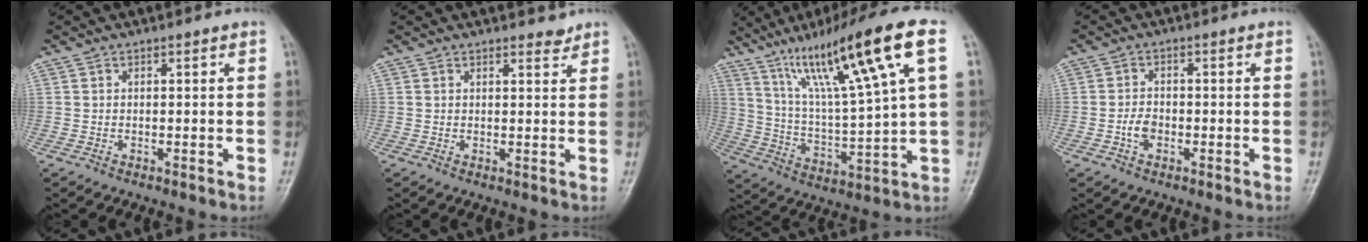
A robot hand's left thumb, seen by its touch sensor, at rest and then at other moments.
{"total": 1.8, "force": [1.6, 0.7, 0.4], "torque": [0.006, -0.012, 0.019]}
{"total": 20.7, "force": [9.7, 2.3, 18.1], "torque": [-0.296, -0.014, 0.172]}
{"total": 3.0, "force": [-1.1, 2.0, 1.9], "torque": [-0.030, 0.013, -0.024]}